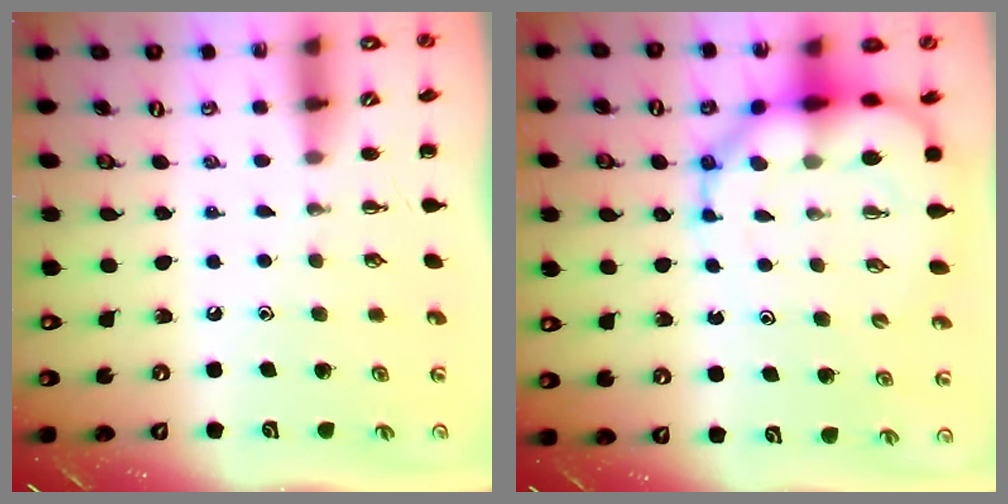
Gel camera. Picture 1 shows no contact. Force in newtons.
{"total": 12.5, "press": 12.0, "slide": 3.5}